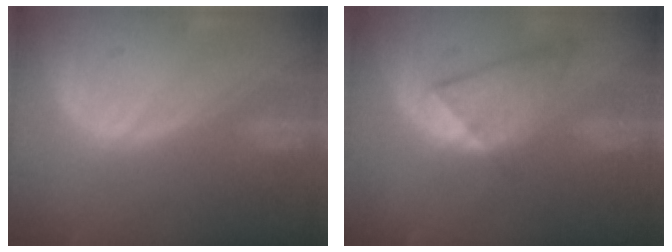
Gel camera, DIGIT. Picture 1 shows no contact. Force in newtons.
{"total": 6.3, "press": 6.3, "slide": 0.1}